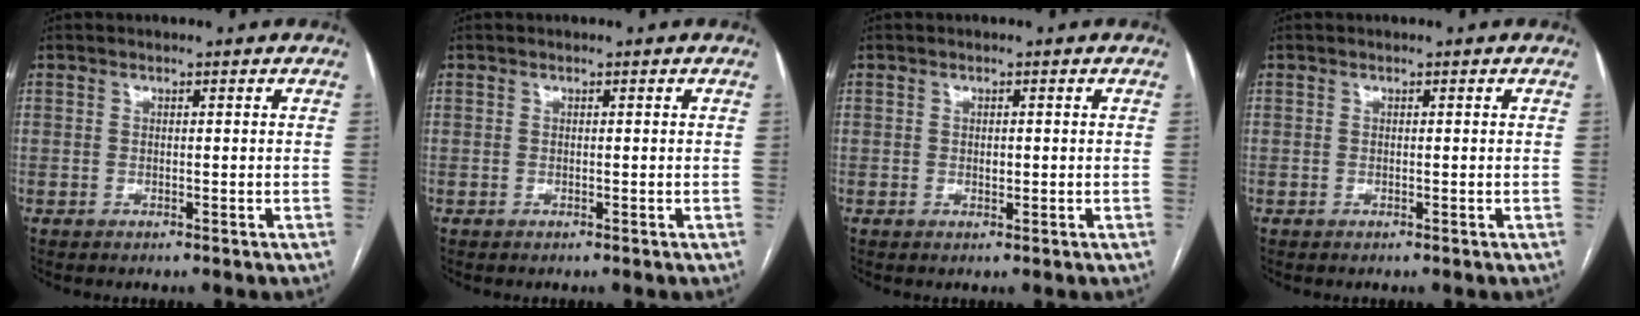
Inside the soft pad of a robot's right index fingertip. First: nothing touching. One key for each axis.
{"total": 0.0}
{"total": 1.0, "fx": 0.0, "fy": 0.6, "fz": 0.8, "tx": -0.013, "ty": 0.000, "tz": 0.001}
{"total": 0.0}